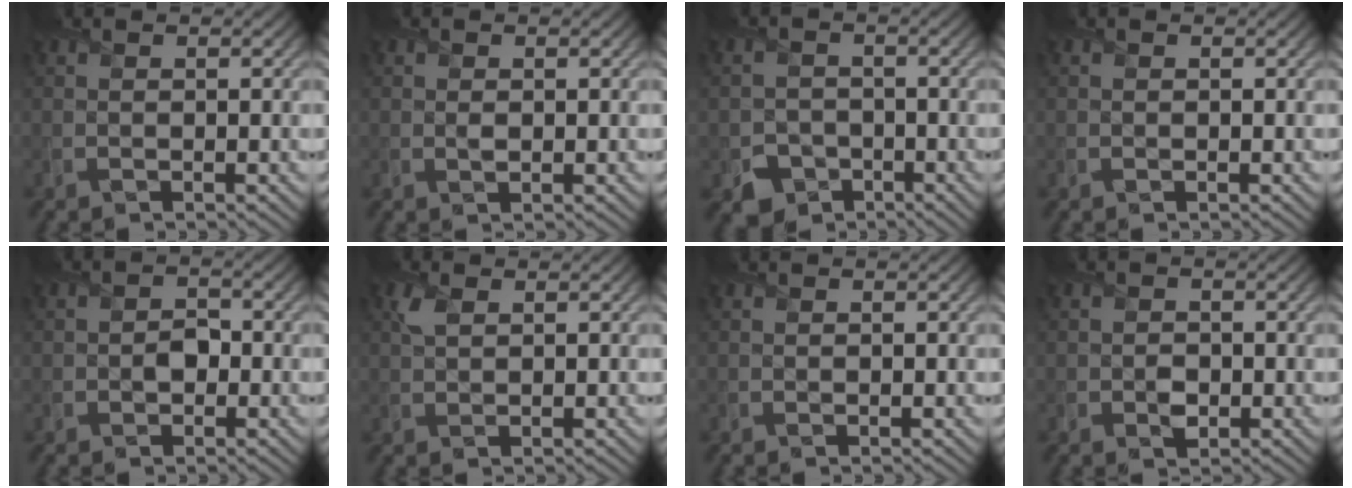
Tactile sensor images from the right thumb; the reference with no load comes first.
{"total": 0.7, "force": [0.1, 0.5, 0.5], "torque": [-0.009, -0.002, 0.002]}
{"total": 4.1, "force": [-2.6, 3.0, 1.0], "torque": [-0.016, -0.009, -0.049]}
{"total": 0.0}
{"total": 2.0, "force": [-0.6, 1.6, 1.0], "torque": [-0.015, -0.001, -0.014]}
{"total": 1.7, "force": [1.0, 0.8, 1.2], "torque": [-0.035, 0.006, 0.017]}
{"total": 0.0}
{"total": 1.5, "force": [-0.6, 1.2, 0.8], "torque": [-0.013, -0.004, -0.011]}